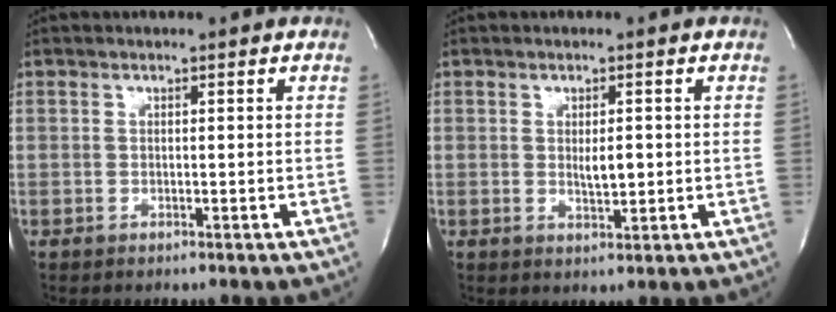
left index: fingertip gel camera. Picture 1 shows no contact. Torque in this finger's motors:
{"motor_torque": [0.24, 0.06, 0.05, 0.04]}